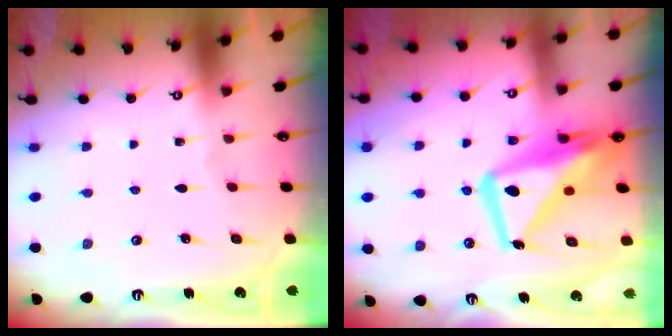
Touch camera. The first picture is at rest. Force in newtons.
{"total": 16.9, "press": 16.8, "slide": 1.8}